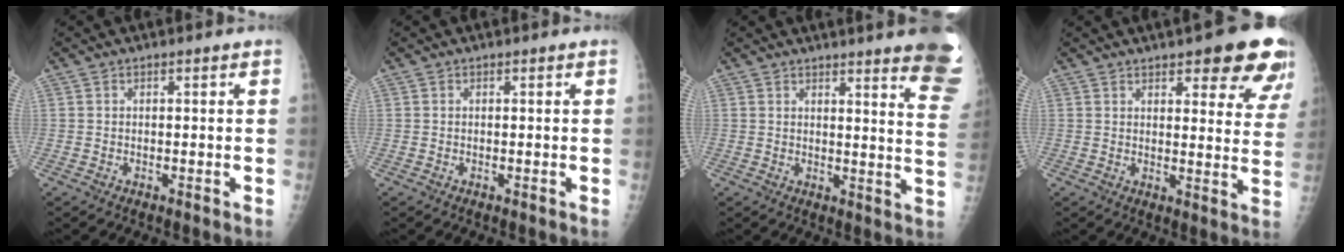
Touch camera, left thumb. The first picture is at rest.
{"total": 0.0}
{"total": 16.2, "force": [12.7, 1.8, 9.9], "torque": [-0.096, -0.091, 0.130]}
{"total": 14.9, "force": [9.4, 4.6, 10.6], "torque": [-0.095, -0.041, 0.104]}